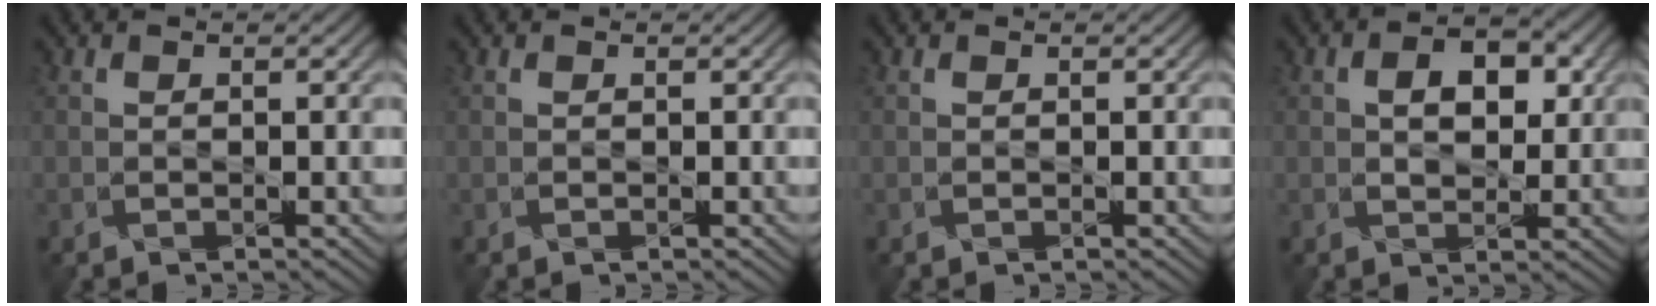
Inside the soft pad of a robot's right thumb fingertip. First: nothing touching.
{"total": 0.0}
{"total": 0.0}
{"total": 4.4, "force": [1.3, 2.8, 3.2], "torque": [-0.055, 0.002, 0.017]}